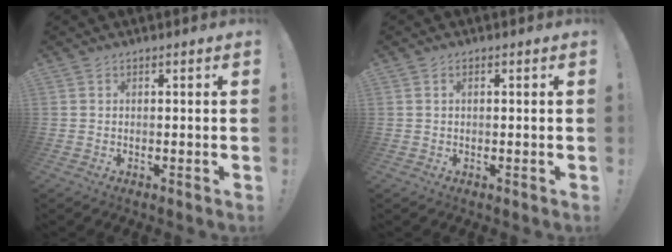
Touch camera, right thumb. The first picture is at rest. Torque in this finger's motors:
{"motor_torque": [0.16, -0.05, 0.03, -0.13, 0.06]}